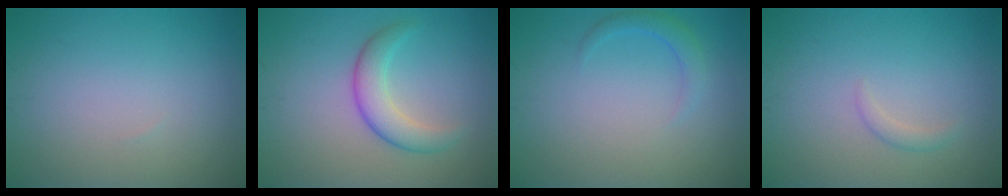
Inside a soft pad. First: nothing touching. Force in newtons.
{"total": 3.4, "press": 3.4, "slide": 0.0}
{"total": 1.5, "press": 1.5, "slide": 0.1}
{"total": 1.0, "press": 1.0, "slide": 0.1}